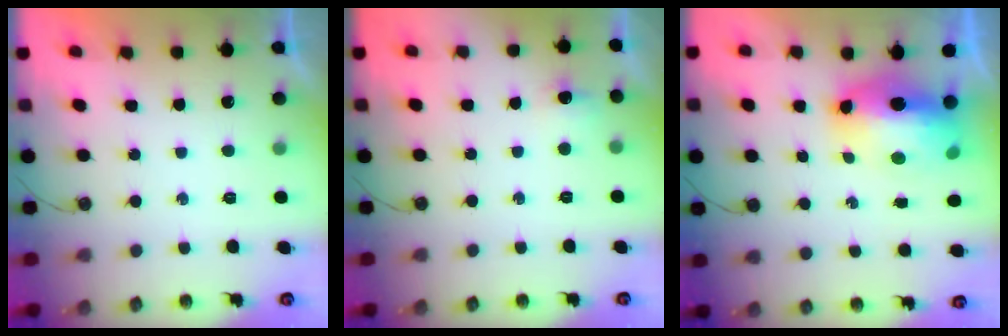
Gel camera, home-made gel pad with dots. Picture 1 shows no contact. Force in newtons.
{"total": 5.4, "press": 5.4, "slide": 0.8}
{"total": 13.2, "press": 13.0, "slide": 2.0}